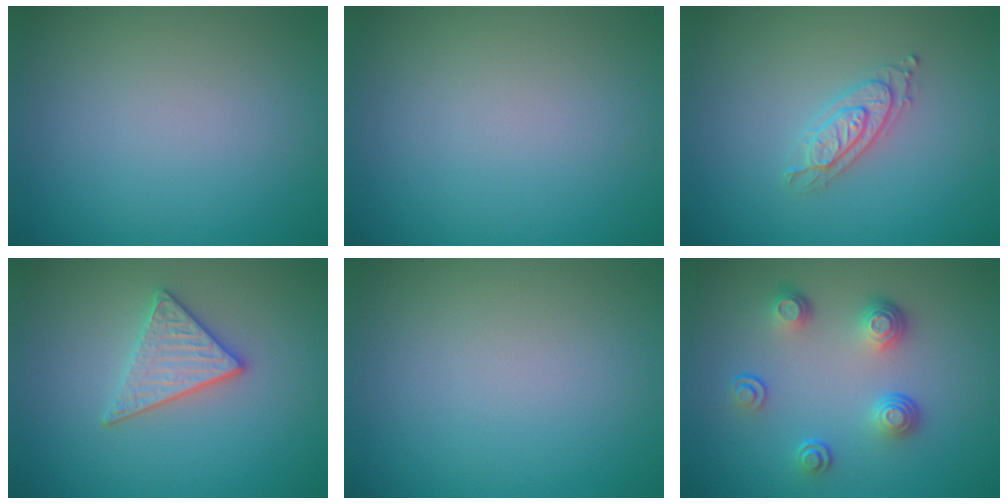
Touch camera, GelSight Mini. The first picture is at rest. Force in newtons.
{"total": 0.0}
{"total": 2.4, "press": 2.2, "slide": 0.9}
{"total": 3.0, "press": 2.8, "slide": 1.3}
{"total": 0.0}
{"total": 3.7, "press": 2.7, "slide": 2.6}